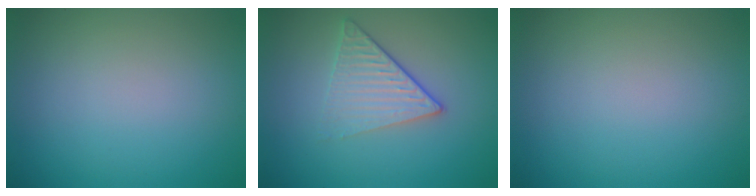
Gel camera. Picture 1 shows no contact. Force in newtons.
{"total": 3.5, "press": 2.8, "slide": 2.2}
{"total": 0.0}